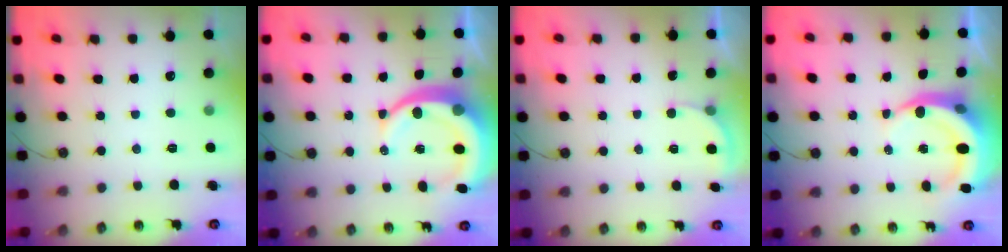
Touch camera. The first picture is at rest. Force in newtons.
{"total": 13.6, "press": 13.5, "slide": 1.5}
{"total": 2.1, "press": 2.1, "slide": 0.2}
{"total": 8.9, "press": 8.8, "slide": 1.4}